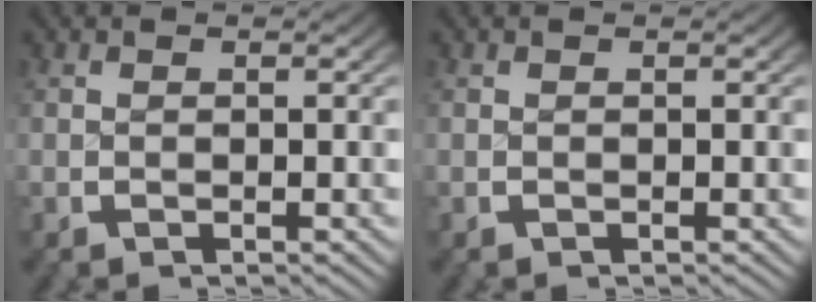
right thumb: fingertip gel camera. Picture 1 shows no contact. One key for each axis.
{"total": 0.0}